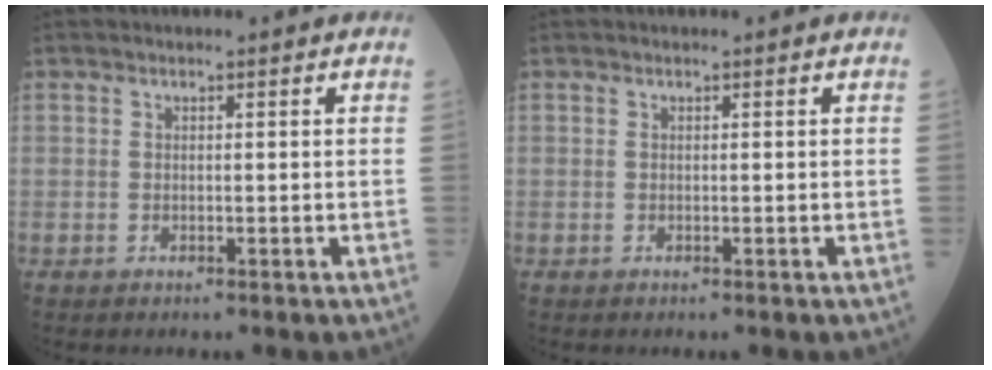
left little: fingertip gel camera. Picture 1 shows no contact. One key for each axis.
{"total": 0.0}